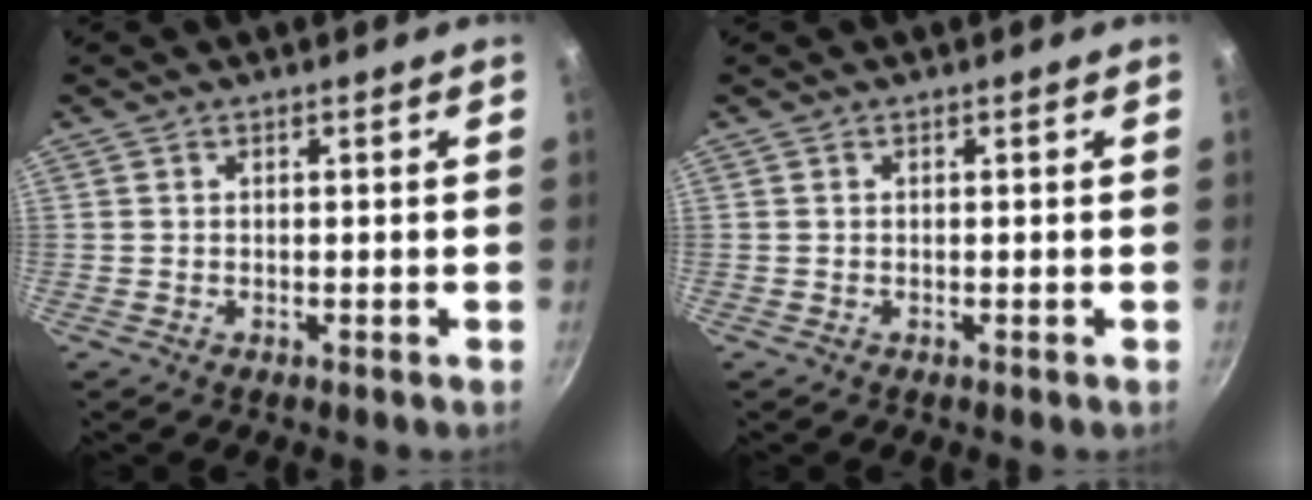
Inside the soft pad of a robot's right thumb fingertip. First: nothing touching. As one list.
[{"total": 0.0}]